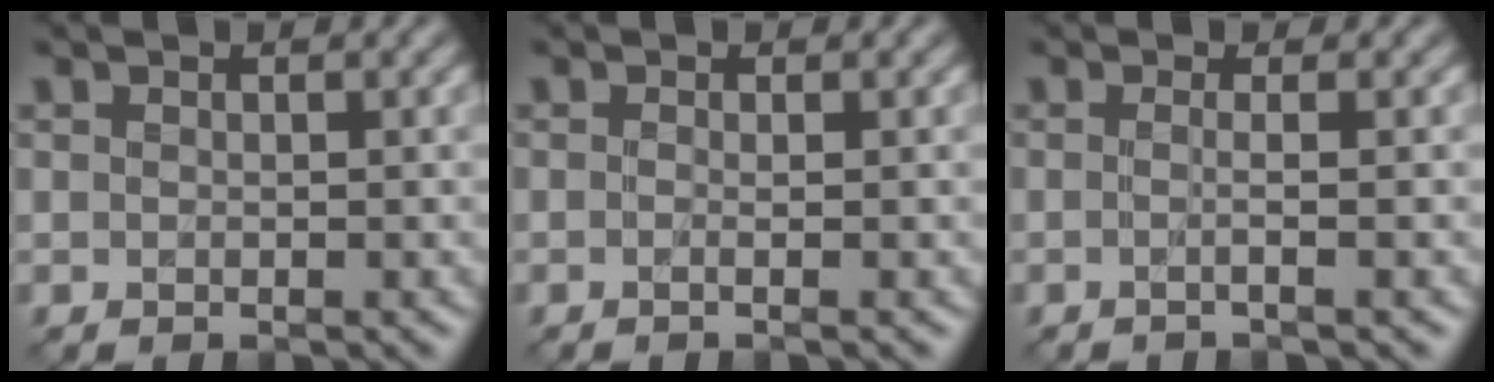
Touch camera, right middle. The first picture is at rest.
{"total": 1.5, "force": [-0.1, 0.6, 1.4], "torque": [-0.010, -0.010, -0.017]}
{"total": 2.3, "force": [-0.1, 0.8, 2.1], "torque": [-0.021, -0.009, -0.035]}